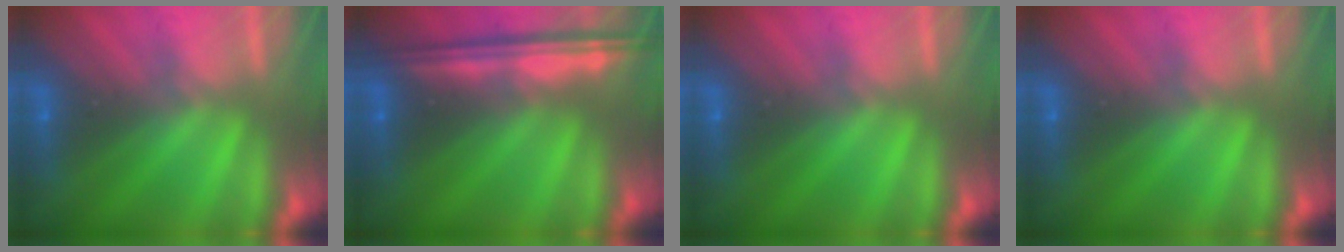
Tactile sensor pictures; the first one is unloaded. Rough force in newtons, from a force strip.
{"total": 7.7}
{"total": 0.0}
{"total": 0.0}